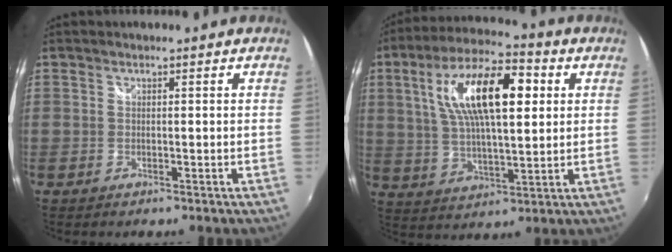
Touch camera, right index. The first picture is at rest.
{"total": 17.6, "force": [5.0, 6.4, 15.6], "torque": [-0.283, 0.026, 0.087]}